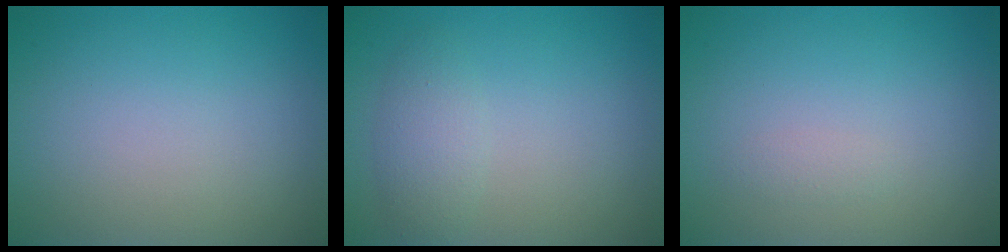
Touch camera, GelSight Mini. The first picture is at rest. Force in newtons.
{"total": 2.0, "press": 2.0, "slide": 0.1}
{"total": 0.6, "press": 0.6, "slide": 0.0}